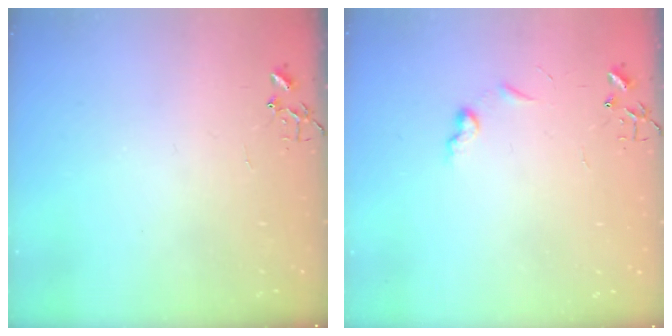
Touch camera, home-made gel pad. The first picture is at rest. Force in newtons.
{"total": 5.6, "press": 5.6, "slide": 0.7}